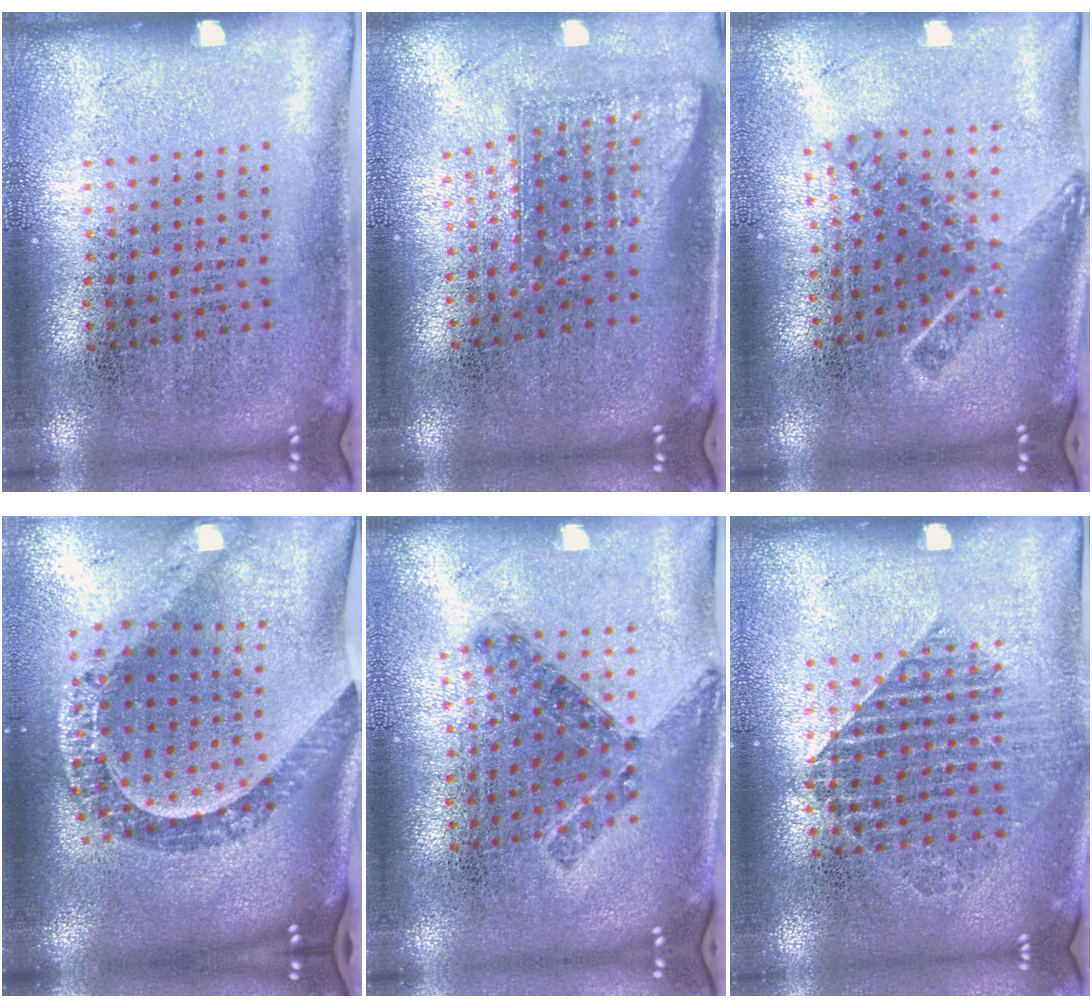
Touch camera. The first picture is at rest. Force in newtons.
{"total": 1.7, "press": 1.2, "slide": 1.1}
{"total": 1.7, "press": 1.2, "slide": 1.1}
{"total": 2.1, "press": 1.8, "slide": 1.2}
{"total": 0.8, "press": 0.7, "slide": 0.3}
{"total": 1.4, "press": 1.3, "slide": 0.5}